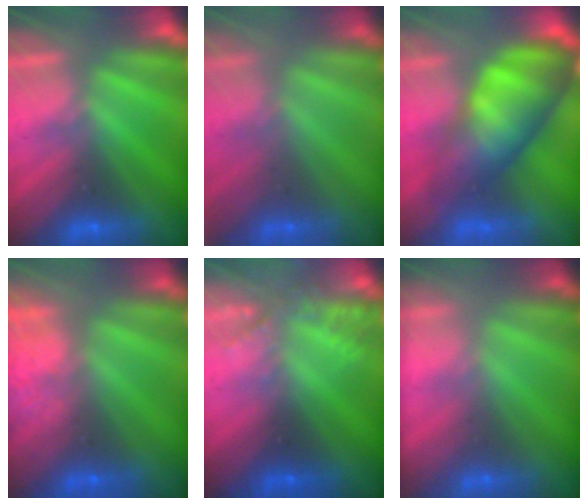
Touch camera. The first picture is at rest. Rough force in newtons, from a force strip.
{"total": 2.2}
{"total": 10.0}
{"total": 5.5}
{"total": 2.0}
{"total": 1.7}